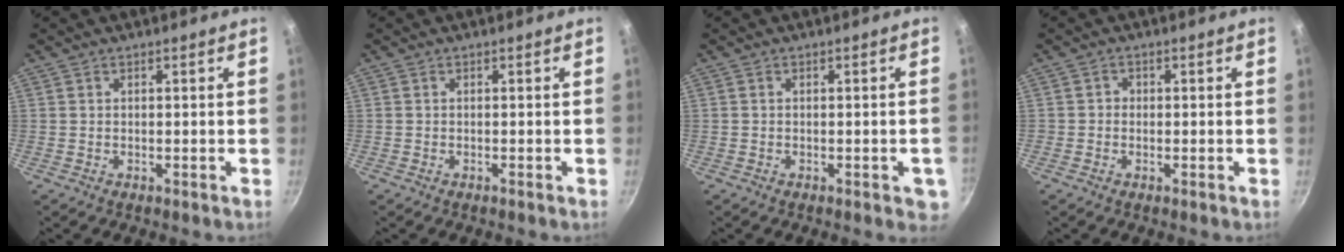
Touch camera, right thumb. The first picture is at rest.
{"total": 0.0}
{"total": 5.0, "force": [-1.3, 2.0, 4.3], "torque": [-0.027, 0.002, -0.016]}
{"total": 1.3, "force": [-0.3, 1.2, 0.3], "torque": [0.001, 0.002, -0.009]}